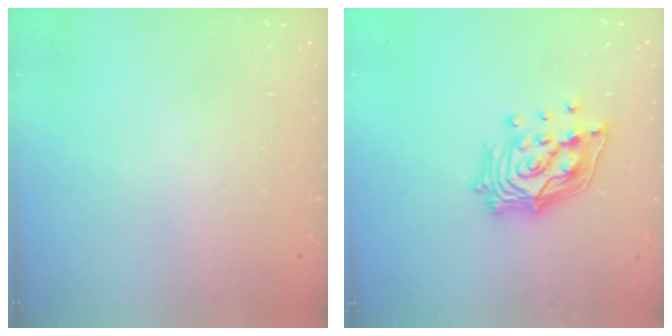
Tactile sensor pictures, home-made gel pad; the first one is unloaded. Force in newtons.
{"total": 14.1, "press": 14.0, "slide": 1.7}